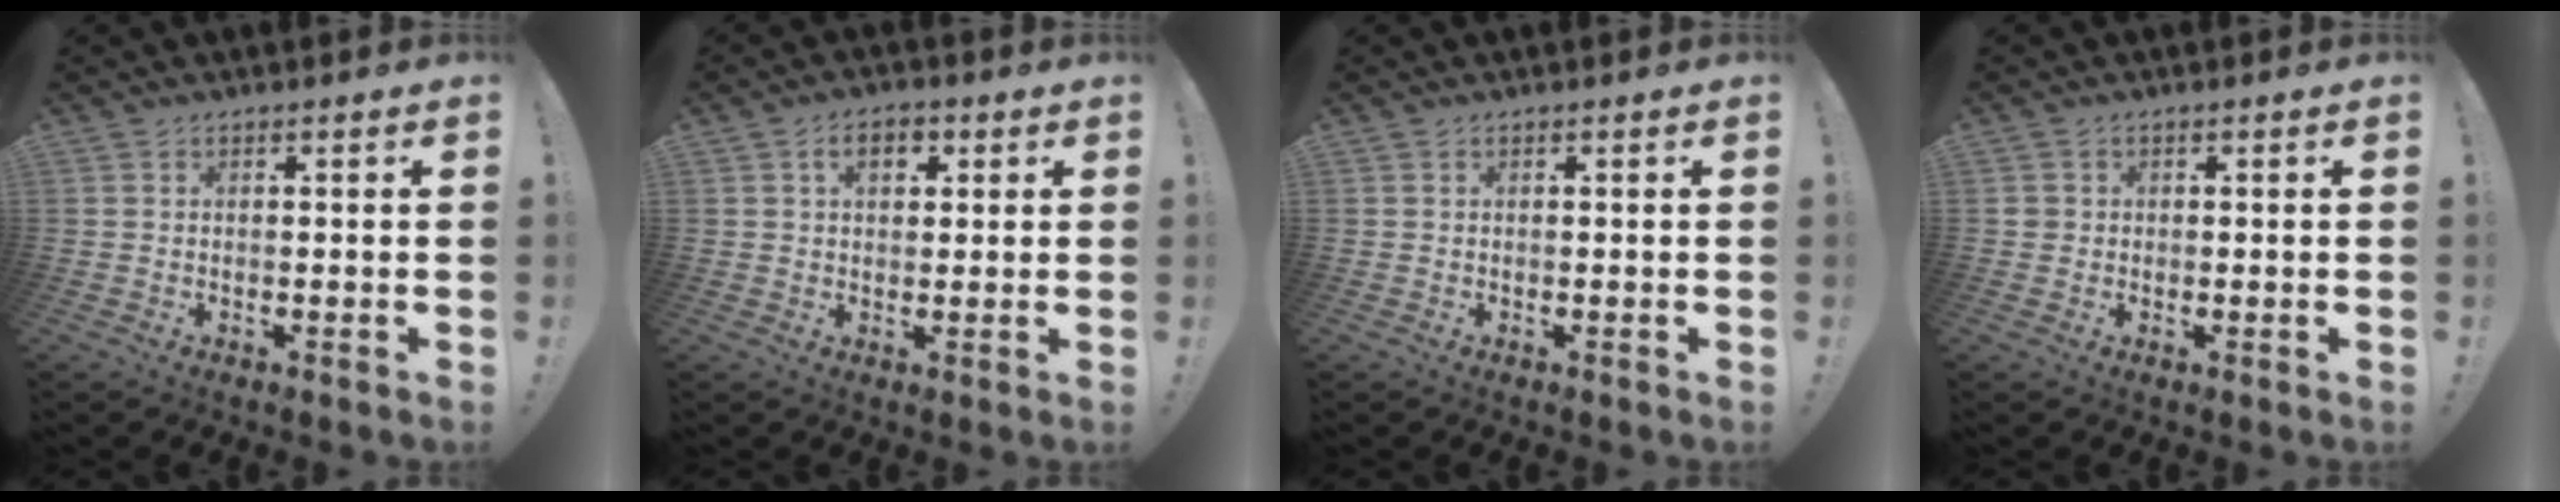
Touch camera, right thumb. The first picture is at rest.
{"total": 5.2, "force": [1.8, 3.3, 3.6], "torque": [-0.053, 0.005, 0.029]}
{"total": 0.0}
{"total": 1.5, "force": [-0.1, 1.5, 0.0], "torque": [0.003, 0.004, -0.001]}